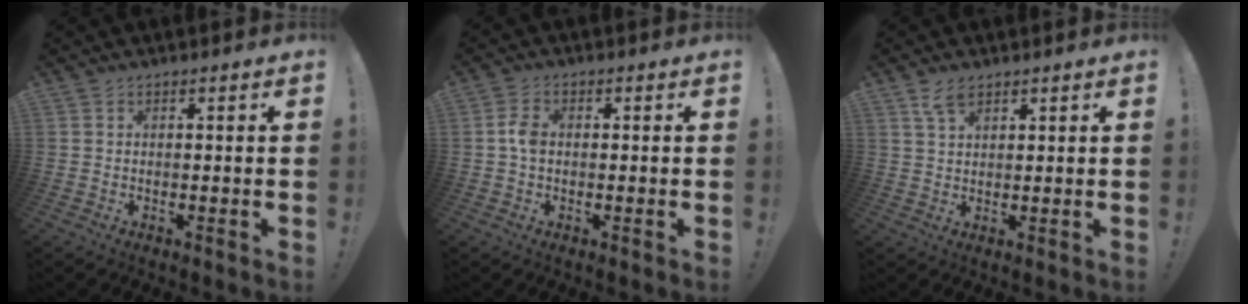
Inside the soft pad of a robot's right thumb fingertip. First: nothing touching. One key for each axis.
{"total": 4.0, "fx": -0.2, "fy": 2.6, "fz": 3.0, "tx": -0.050, "ty": 0.011, "tz": -0.004}
{"total": 4.5, "fx": 2.9, "fy": 2.1, "fz": 2.6, "tx": -0.045, "ty": -0.013, "tz": 0.054}